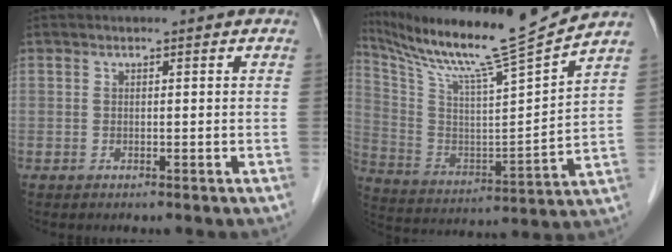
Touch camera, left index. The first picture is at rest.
{"total": 17.2, "force": [15.0, -1.8, 8.3], "torque": [-0.162, -0.032, 0.255]}